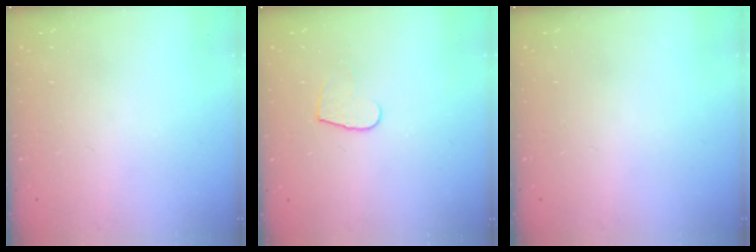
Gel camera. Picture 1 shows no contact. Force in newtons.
{"total": 6.0, "press": 6.0, "slide": 0.5}
{"total": 0.0}